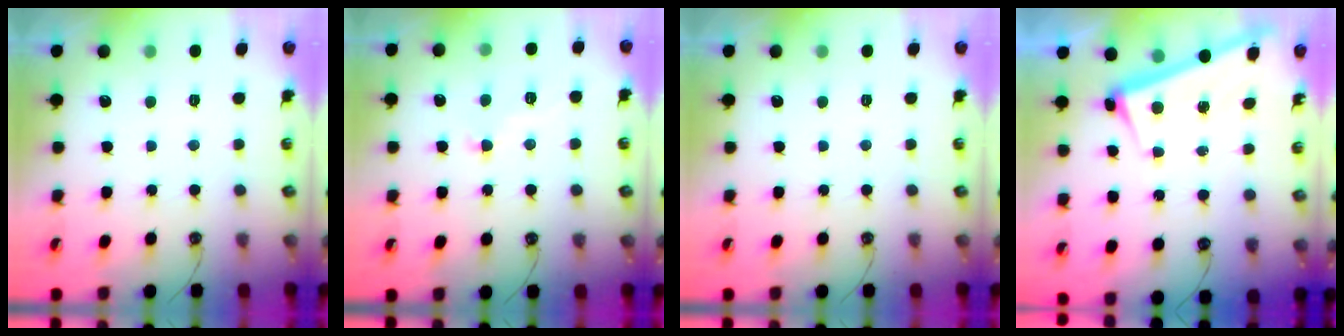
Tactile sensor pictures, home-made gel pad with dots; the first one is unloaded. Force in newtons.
{"total": 0.7, "press": 0.0, "slide": 0.7}
{"total": 0.0}
{"total": 2.9, "press": 2.9, "slide": 0.4}